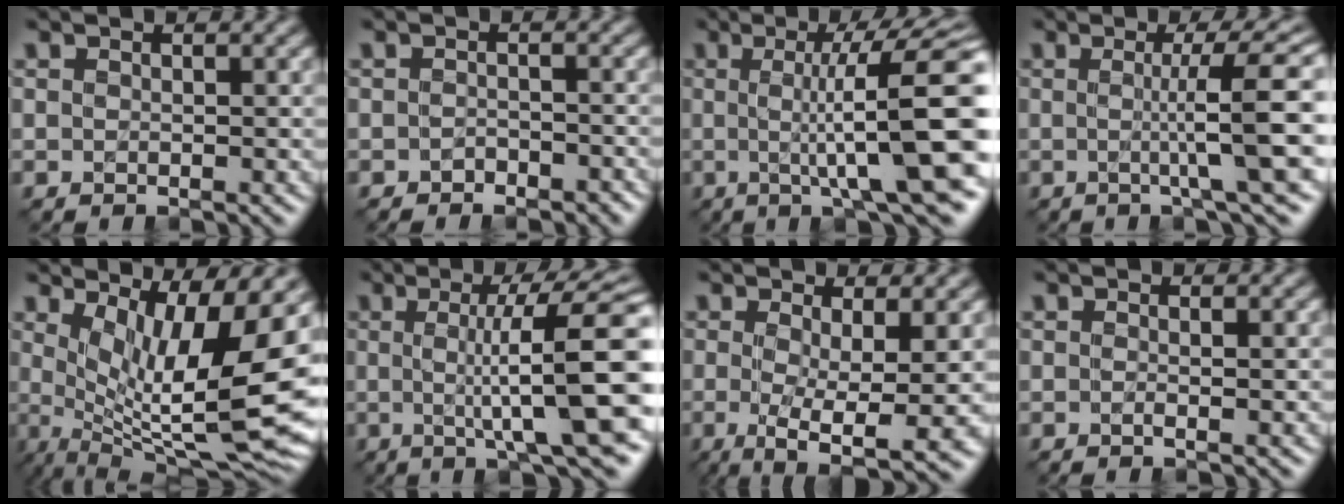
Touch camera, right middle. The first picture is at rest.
{"total": 1.4, "force": [-1.1, 0.6, 0.4], "torque": [-0.007, 0.005, -0.021]}
{"total": 12.4, "force": [0.1, 2.7, 12.1], "torque": [-0.143, 0.011, -0.002]}
{"total": 7.1, "force": [0.2, 1.0, 7.0], "torque": [-0.099, 0.008, 0.000]}
{"total": 14.3, "force": [2.0, 4.1, 13.6], "torque": [-0.196, -0.015, 0.044]}
{"total": 11.1, "force": [0.2, 2.3, 10.8], "torque": [-0.131, 0.009, -0.001]}
{"total": 6.2, "force": [-0.8, 1.2, 6.0], "torque": [-0.096, -0.013, -0.014]}
{"total": 0.7, "force": [-0.2, 0.1, 0.7], "torque": [-0.010, -0.003, -0.008]}